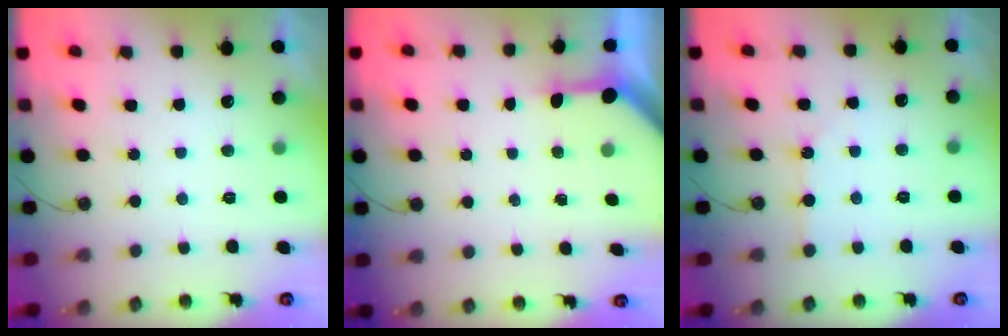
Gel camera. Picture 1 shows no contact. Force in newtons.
{"total": 3.4, "press": 3.3, "slide": 0.4}
{"total": 2.3, "press": 2.3, "slide": 0.3}